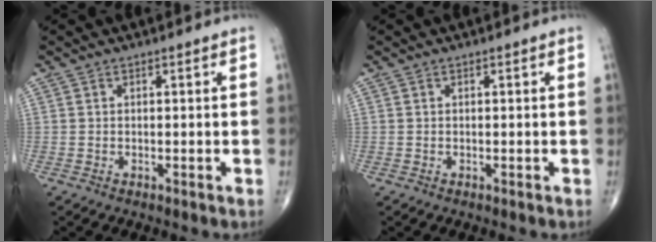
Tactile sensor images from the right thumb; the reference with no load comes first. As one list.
[{"total": 0.0}]